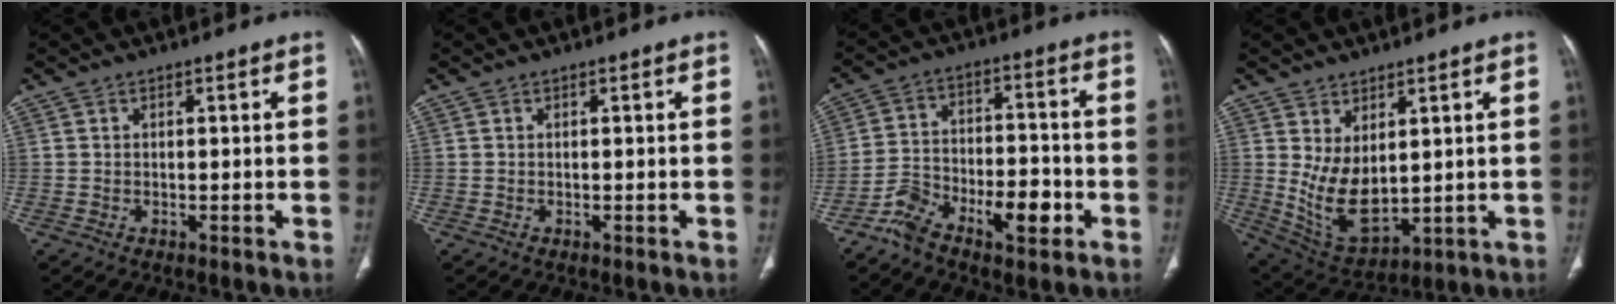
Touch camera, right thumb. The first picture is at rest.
{"total": 0.0}
{"total": 10.4, "force": [-5.9, 4.4, 7.3], "torque": [-0.122, 0.041, -0.102]}
{"total": 10.1, "force": [1.7, 5.8, 8.1], "torque": [-0.134, -0.025, 0.058]}